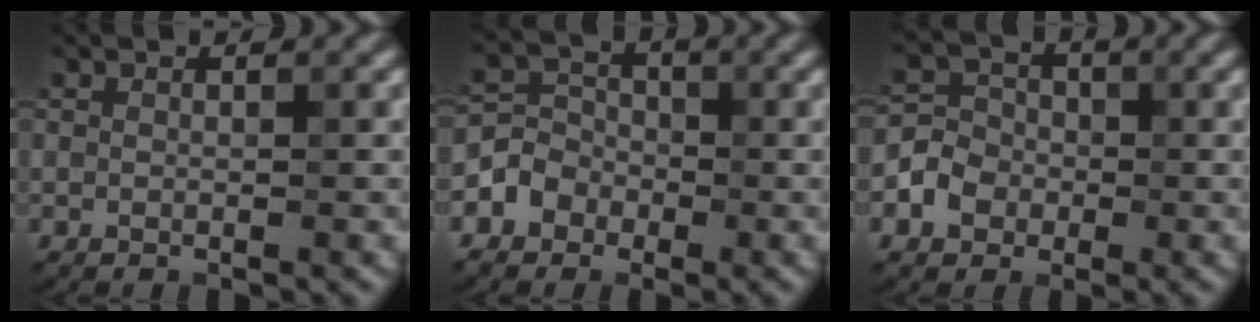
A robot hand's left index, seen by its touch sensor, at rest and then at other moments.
{"total": 3.8, "force": [-2.0, 3.2, 0.6], "torque": [0.009, 0.001, -0.049]}
{"total": 3.4, "force": [-1.1, 3.0, 1.0], "torque": [-0.001, 0.004, -0.027]}